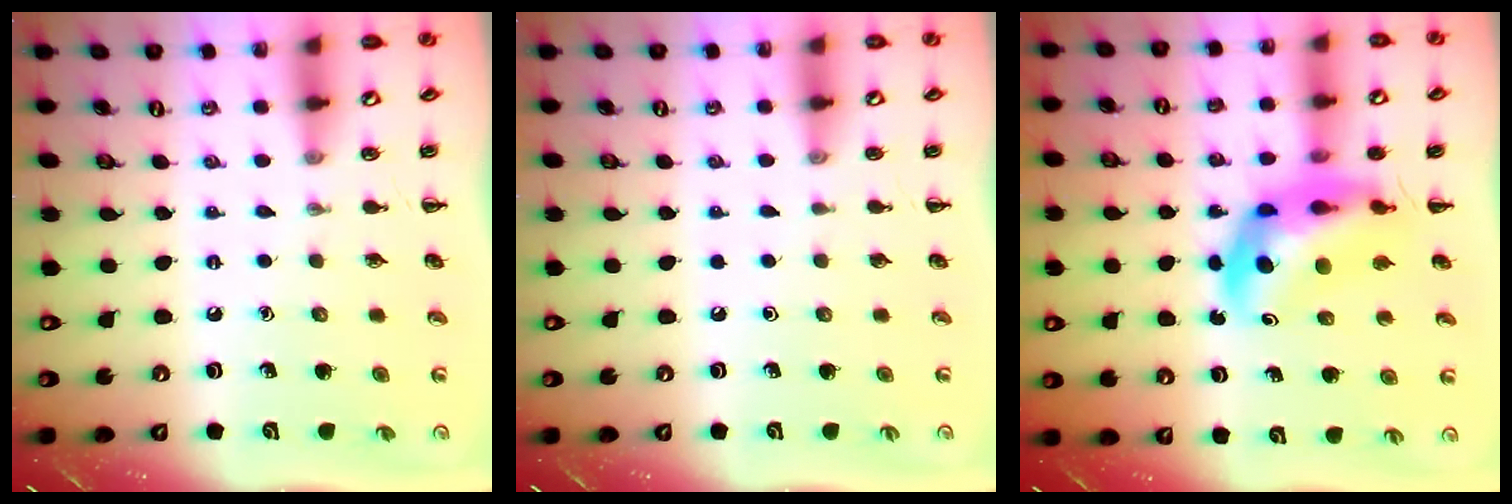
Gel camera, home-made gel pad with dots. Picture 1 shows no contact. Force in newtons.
{"total": 0.0}
{"total": 10.8, "press": 10.4, "slide": 3.1}